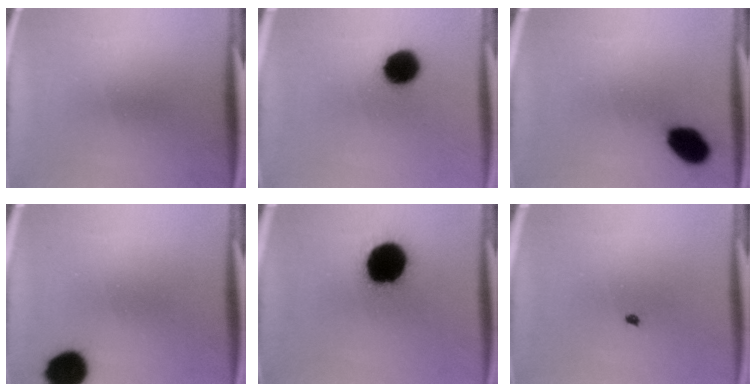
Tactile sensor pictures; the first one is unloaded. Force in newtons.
{"total": 8.9}
{"total": 8.7}
{"total": 9.8}
{"total": 19.9}
{"total": 0.5}